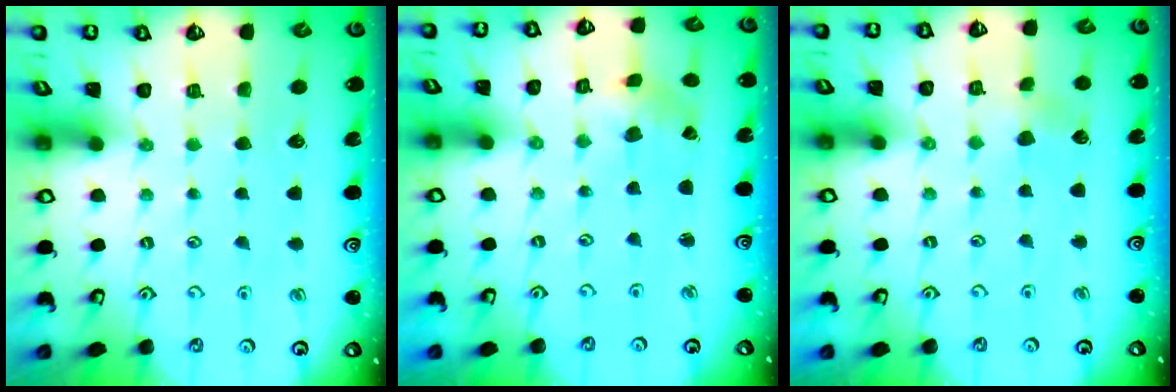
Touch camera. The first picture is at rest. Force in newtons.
{"total": 1.5, "press": 1.5, "slide": 0.2}
{"total": 1.3, "press": 1.3, "slide": 0.2}